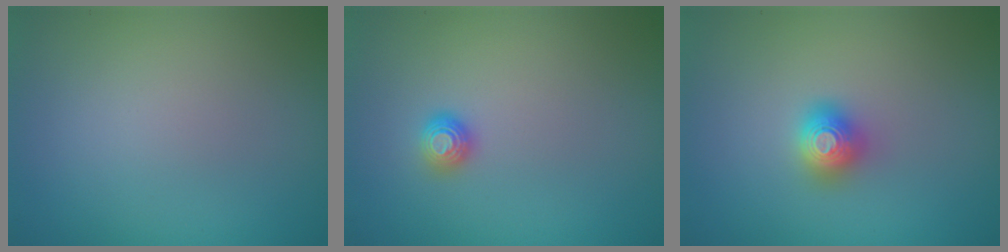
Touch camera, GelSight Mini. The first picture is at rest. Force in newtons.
{"total": 1.2, "press": 1.1, "slide": 0.4}
{"total": 2.0, "press": 2.0, "slide": 0.2}